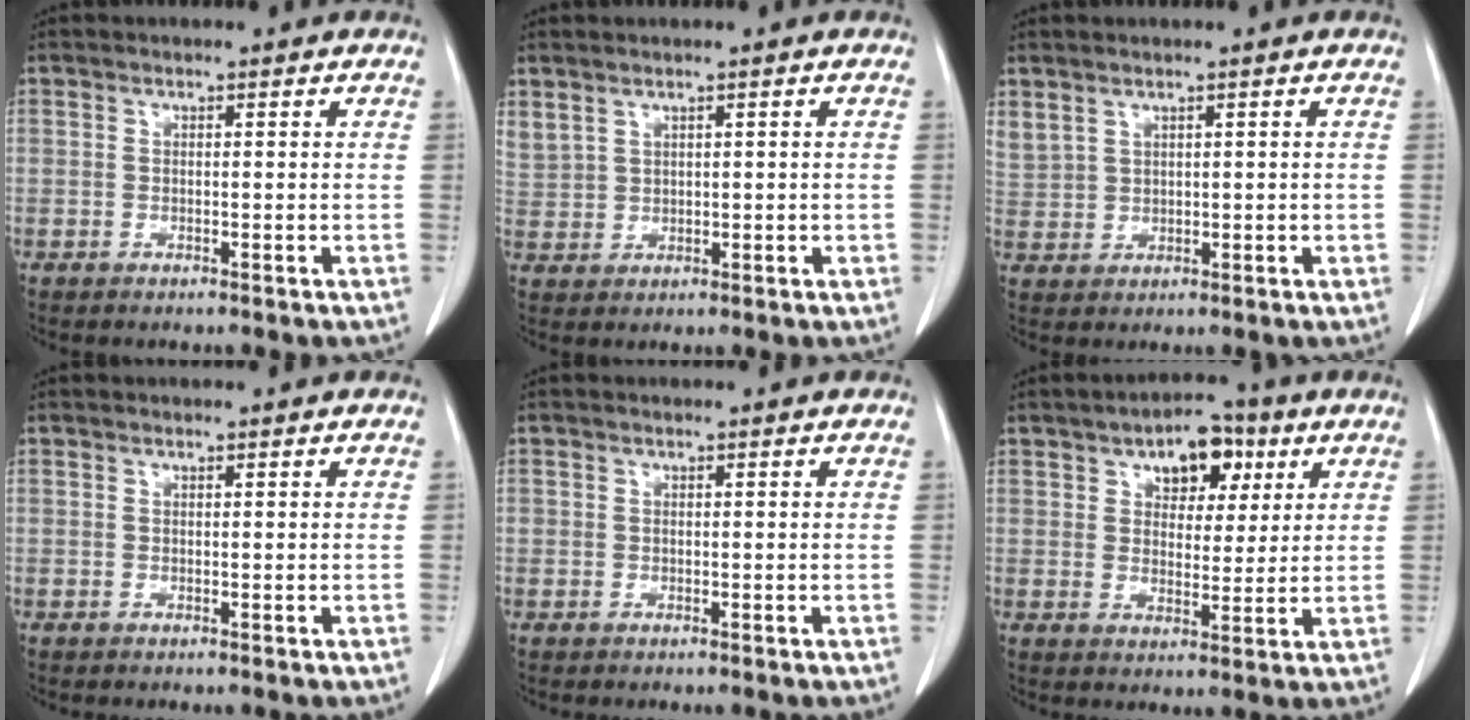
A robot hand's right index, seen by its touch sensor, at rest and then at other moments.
{"total": 5.1, "force": [2.6, 3.6, 2.5], "torque": [-0.073, 0.015, 0.069]}
{"total": 5.3, "force": [2.8, 3.8, 2.5], "torque": [-0.076, 0.014, 0.073]}
{"total": 0.0}
{"total": 0.0}
{"total": 8.1, "force": [4.0, 4.6, 5.4], "torque": [-0.072, 0.018, 0.060]}